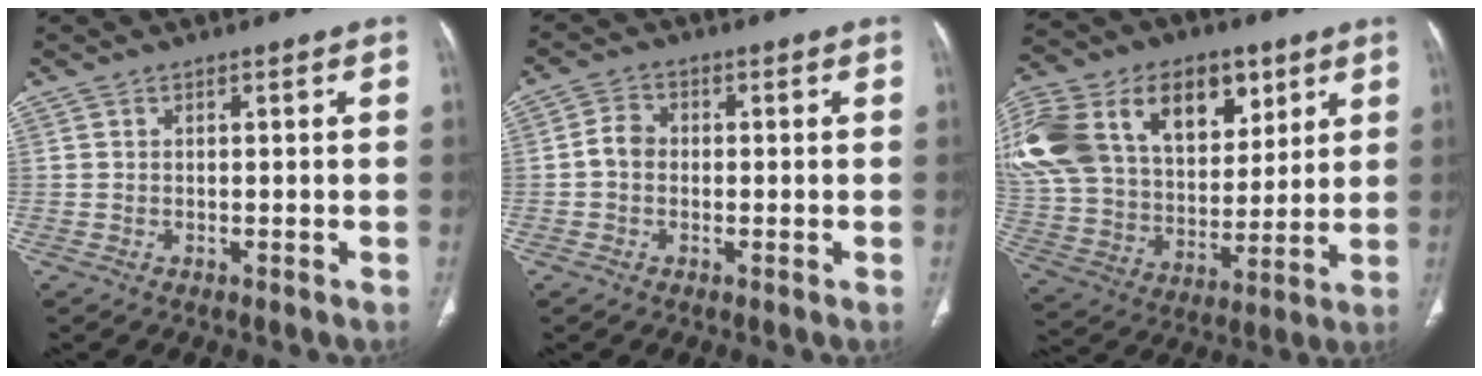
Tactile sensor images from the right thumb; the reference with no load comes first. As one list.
[{"total": 3.5, "force": [-0.4, 2.8, 2.0], "torque": [-0.029, 0.014, -0.015]}, {"total": 35.3, "force": [14.8, 23.0, 22.4], "torque": [-0.483, 0.052, 0.276]}]